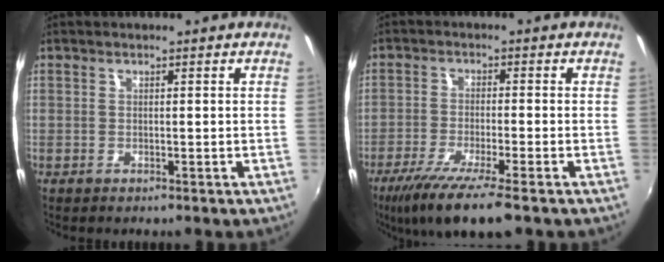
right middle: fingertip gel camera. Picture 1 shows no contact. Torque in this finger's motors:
{"motor_torque": [1.18, -0.96, 0.71, 0.21]}